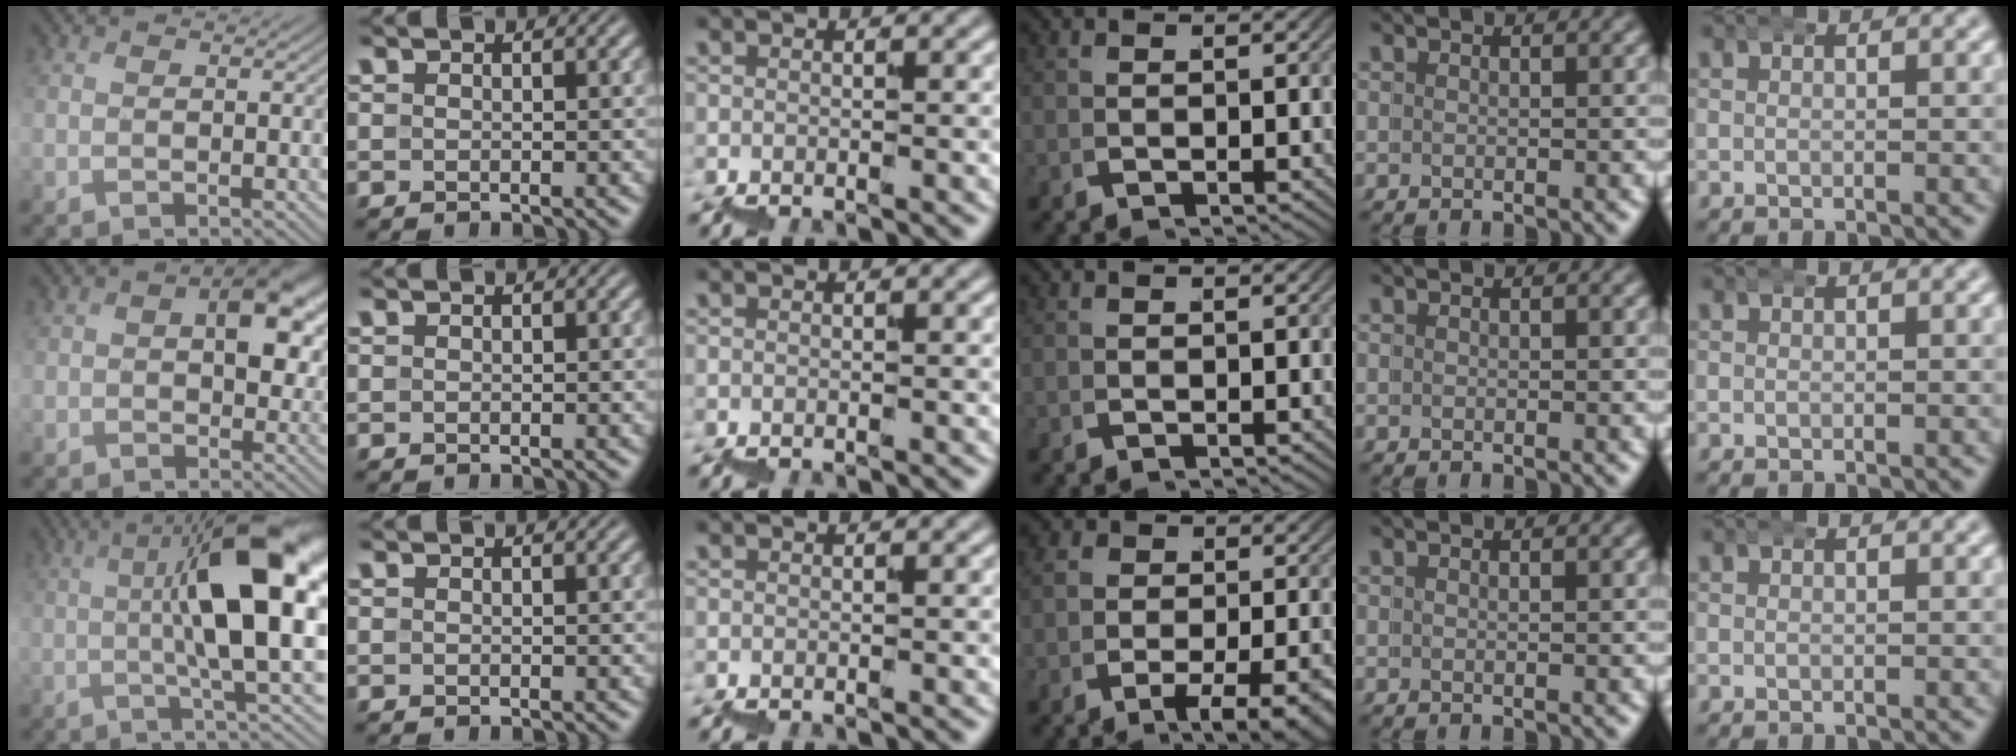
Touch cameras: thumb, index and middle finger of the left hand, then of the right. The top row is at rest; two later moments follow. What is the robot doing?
{"motion": "wrap", "object": "bandana"}